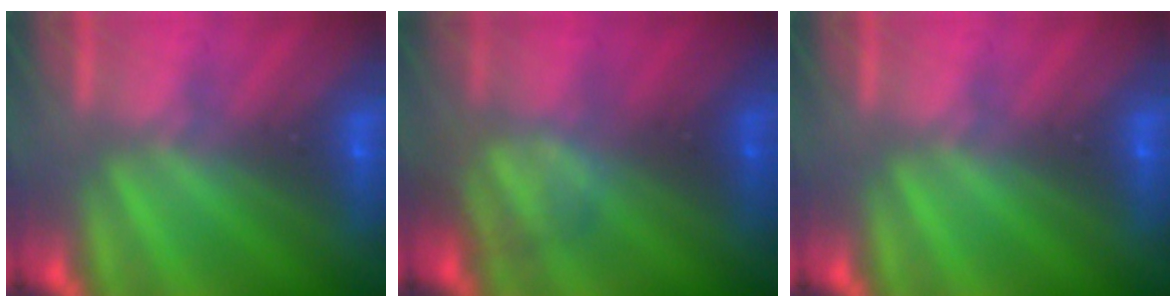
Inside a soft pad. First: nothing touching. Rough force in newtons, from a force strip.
{"total": 2.3}
{"total": 0.0}